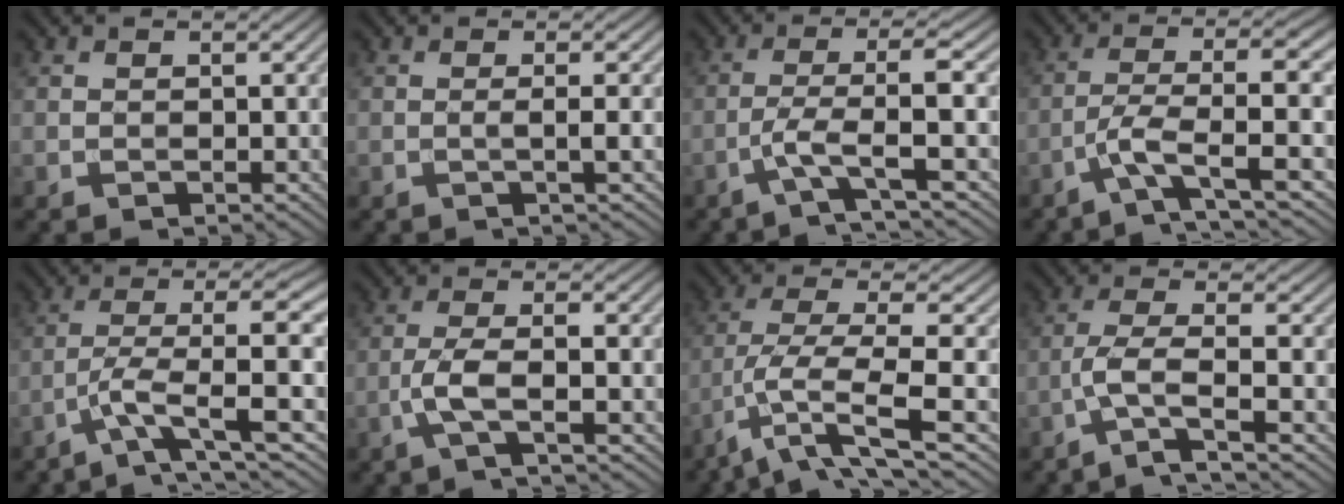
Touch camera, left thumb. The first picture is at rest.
{"total": 2.8, "force": [-0.1, 0.4, 2.7], "torque": [-0.041, 0.007, -0.011]}
{"total": 4.9, "force": [-1.9, 0.3, 4.5], "torque": [-0.078, 0.014, -0.057]}
{"total": 6.9, "force": [-2.6, 1.2, 6.3], "torque": [-0.113, 0.009, -0.060]}
{"total": 8.4, "force": [-2.3, 1.7, 7.9], "torque": [-0.132, 0.015, -0.046]}
{"total": 4.9, "force": [-1.6, 0.8, 4.5], "torque": [-0.090, 0.009, -0.044]}
{"total": 9.2, "force": [-4.1, 1.9, 8.0], "torque": [-0.154, 0.000, -0.080]}
{"total": 4.5, "force": [-2.2, 0.6, 3.9], "torque": [-0.073, 0.008, -0.065]}